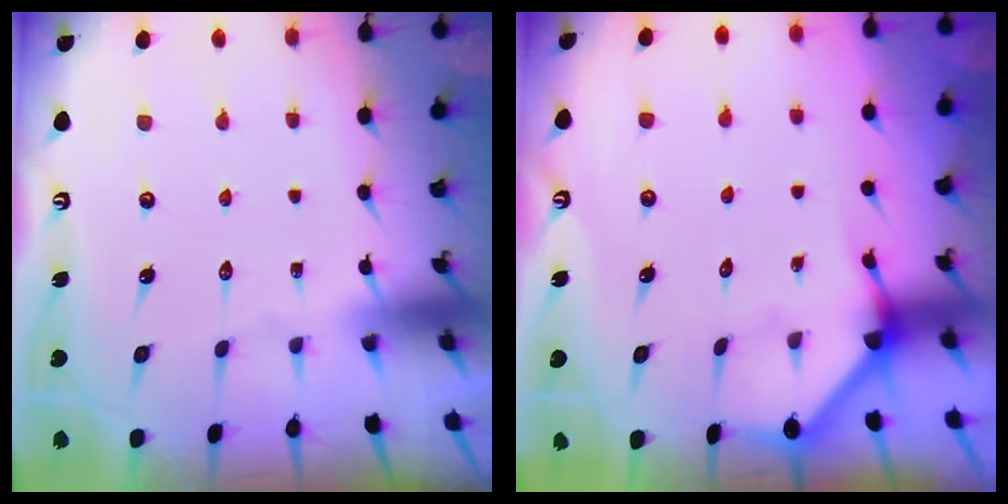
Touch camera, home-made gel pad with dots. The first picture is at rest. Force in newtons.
{"total": 2.5, "press": 2.5, "slide": 0.2}